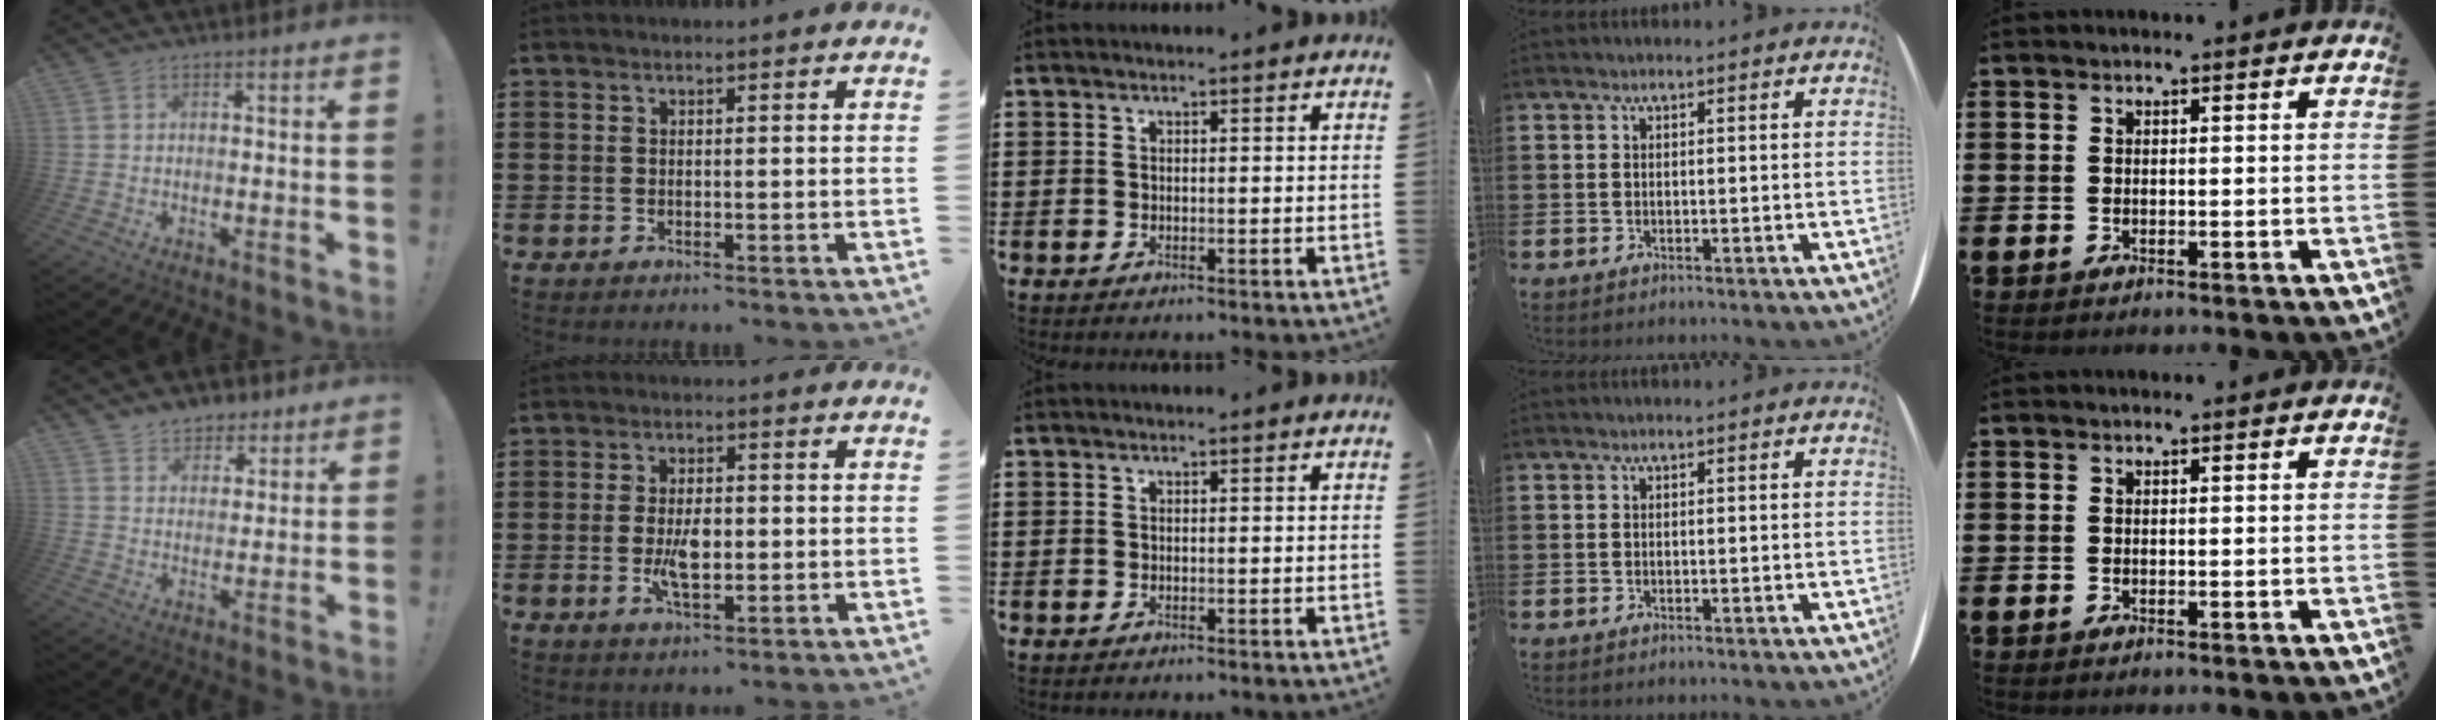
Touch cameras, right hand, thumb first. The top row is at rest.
{"thumb": {"total": 6.7, "force": [5.3, 4.1, 0.4], "torque": [0.001, -0.044, 0.102]}, "index": {"total": 5.3, "force": [-0.7, 2.4, 4.7], "torque": [-0.090, -0.004, -0.017]}}